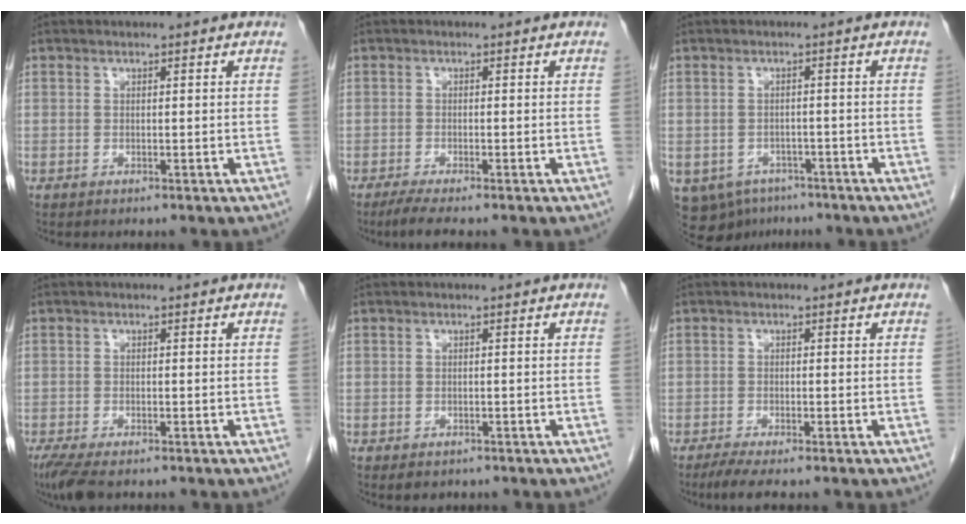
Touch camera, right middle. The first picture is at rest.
{"total": 3.2, "force": [-2.5, 0.0, 2.0], "torque": [-0.041, -0.009, -0.047]}
{"total": 9.6, "force": [-5.5, 7.2, 3.1], "torque": [-0.077, -0.002, -0.069]}
{"total": 4.8, "force": [-3.5, 1.3, 3.0], "torque": [-0.060, -0.014, -0.059]}
{"total": 2.6, "force": [-2.0, 1.5, 0.9], "torque": [-0.009, 0.000, -0.022]}
{"total": 3.2, "force": [-2.5, 0.2, 2.1], "torque": [-0.042, -0.009, -0.048]}